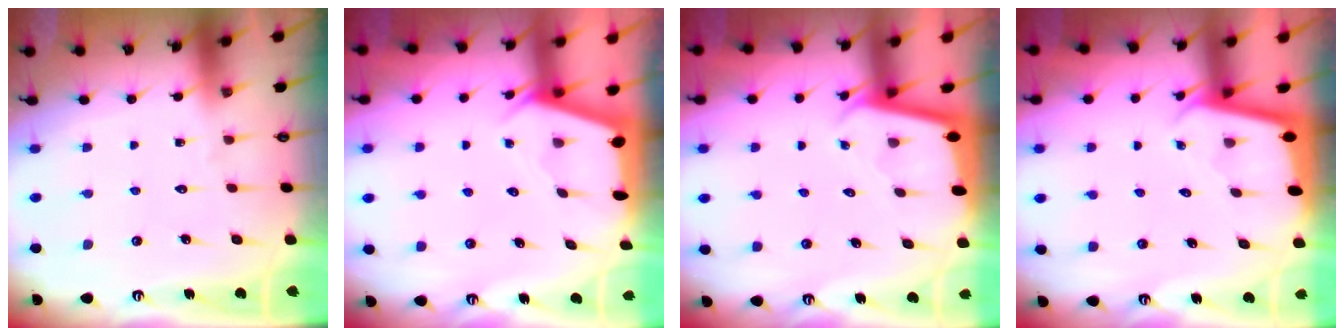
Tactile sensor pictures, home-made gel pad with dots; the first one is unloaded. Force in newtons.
{"total": 2.4, "press": 2.4, "slide": 0.3}
{"total": 1.8, "press": 1.8, "slide": 0.2}
{"total": 2.0, "press": 2.0, "slide": 0.1}